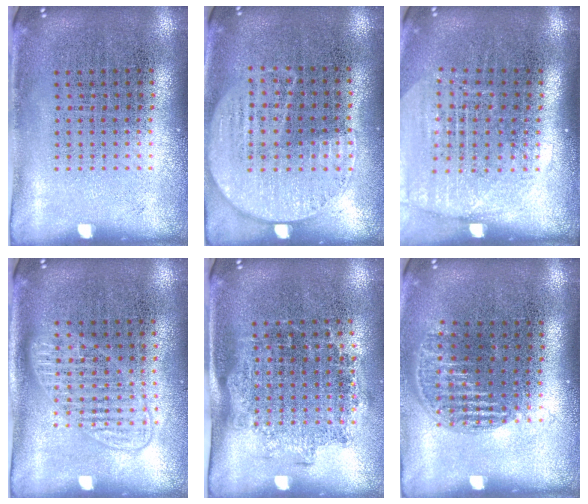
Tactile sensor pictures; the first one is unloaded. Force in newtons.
{"total": 1.2, "press": 1.1, "slide": 0.5}
{"total": 1.8, "press": 1.6, "slide": 0.9}
{"total": 1.4, "press": 1.3, "slide": 0.4}
{"total": 1.4, "press": 1.1, "slide": 0.8}
{"total": 1.2, "press": 1.1, "slide": 0.5}